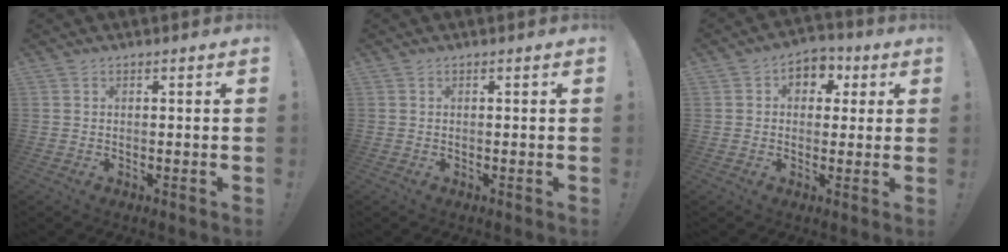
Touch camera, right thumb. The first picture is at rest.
{"total": 0.0}
{"total": 6.2, "force": [1.5, 5.3, 2.8], "torque": [-0.023, -0.004, 0.026]}